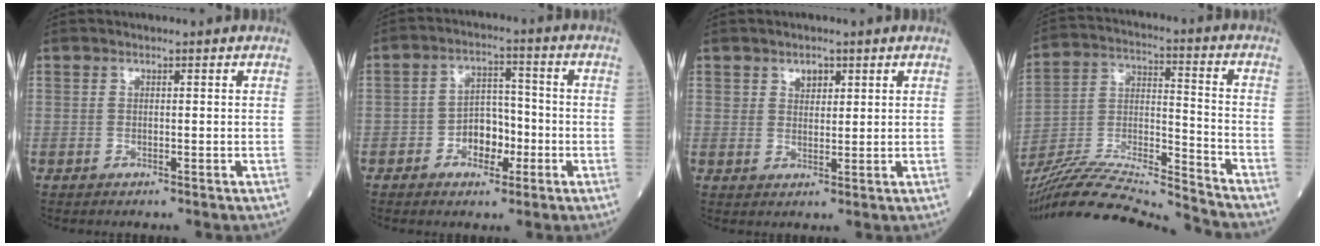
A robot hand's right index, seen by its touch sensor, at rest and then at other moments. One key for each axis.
{"total": 6.0, "fx": -2.1, "fy": 3.7, "fz": 4.2, "tx": -0.067, "ty": 0.016, "tz": -0.037}
{"total": 2.4, "fx": 1.4, "fy": 1.6, "fz": 1.2, "tx": -0.017, "ty": 0.000, "tz": 0.023}
{"total": 20.4, "fx": -19.3, "fy": -1.1, "fz": 6.7, "tx": -0.139, "ty": -0.007, "tz": -0.334}